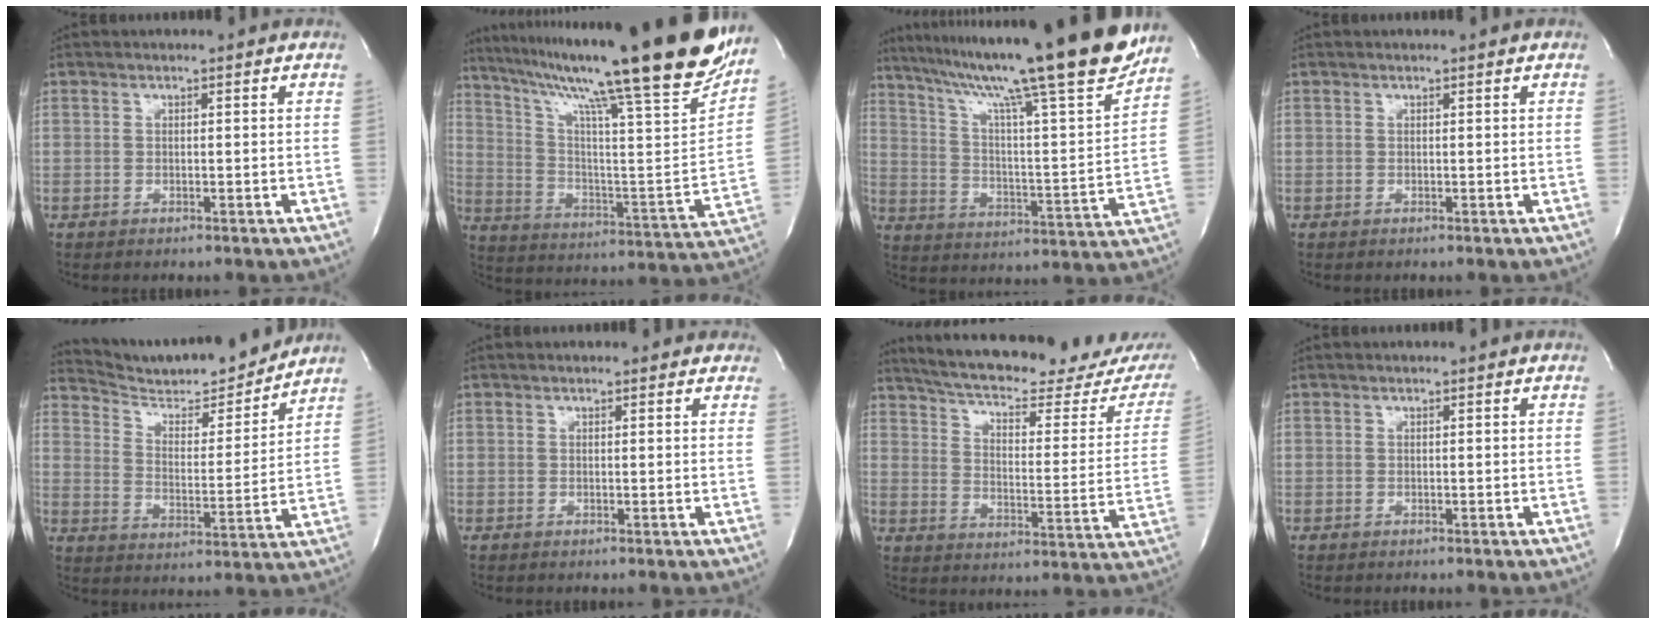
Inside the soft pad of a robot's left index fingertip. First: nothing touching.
{"total": 32.2, "force": [24.6, 0.6, 20.7], "torque": [-0.321, -0.065, 0.352]}
{"total": 25.5, "force": [20.5, -0.8, 15.0], "torque": [-0.249, -0.035, 0.301]}
{"total": 0.0}
{"total": 15.3, "force": [14.6, 1.2, 4.2], "torque": [-0.073, -0.017, 0.229]}
{"total": 2.7, "force": [2.3, 1.1, 1.0], "torque": [-0.013, 0.008, 0.015]}
{"total": 26.0, "force": [22.6, 5.1, 11.8], "torque": [-0.183, -0.044, 0.282]}
{"total": 0.0}